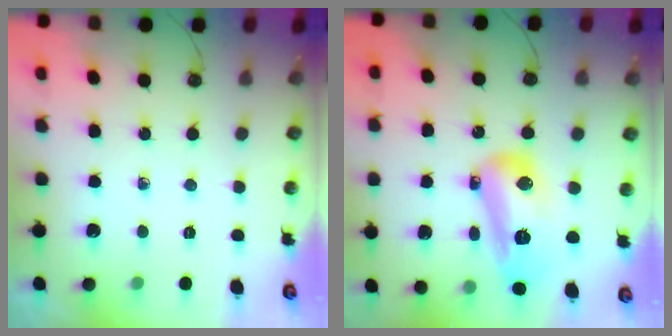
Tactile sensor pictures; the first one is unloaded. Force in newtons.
{"total": 15.2, "press": 15.1, "slide": 2.0}